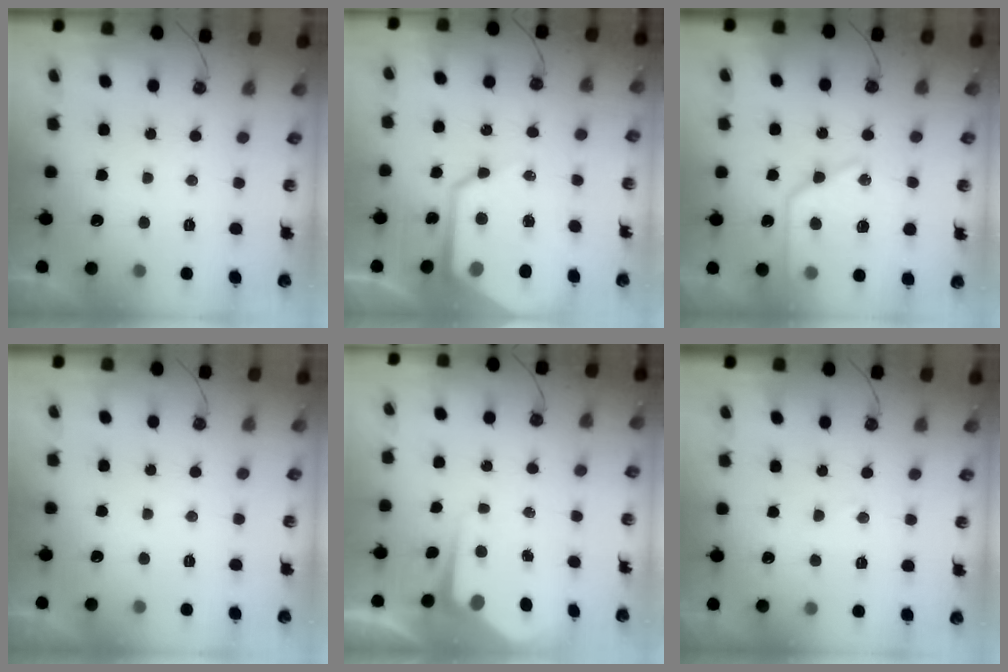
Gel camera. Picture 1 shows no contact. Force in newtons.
{"total": 19.2, "press": 19.0, "slide": 2.1}
{"total": 17.6, "press": 17.6, "slide": 1.6}
{"total": 0.0}
{"total": 6.8, "press": 6.7, "slide": 0.4}
{"total": 4.8, "press": 4.8, "slide": 0.7}